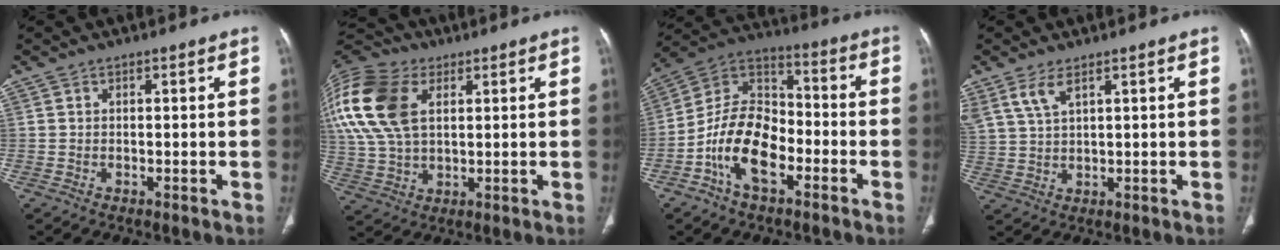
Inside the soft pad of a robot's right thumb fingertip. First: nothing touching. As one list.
[{"total": 23.5, "force": [7.6, 15.3, 16.2], "torque": [-0.387, 0.023, 0.145]}, {"total": 14.8, "force": [-5.8, 8.6, 10.5], "torque": [-0.172, 0.054, -0.109]}, {"total": 5.0, "force": [3.1, 1.7, 3.5], "torque": [-0.083, -0.008, 0.074]}]